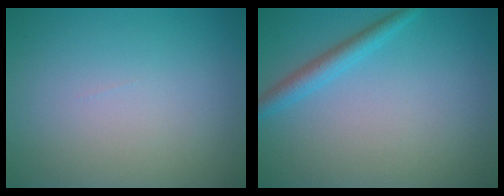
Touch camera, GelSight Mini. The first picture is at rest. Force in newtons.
{"total": 2.2, "press": 2.2, "slide": 0.1}